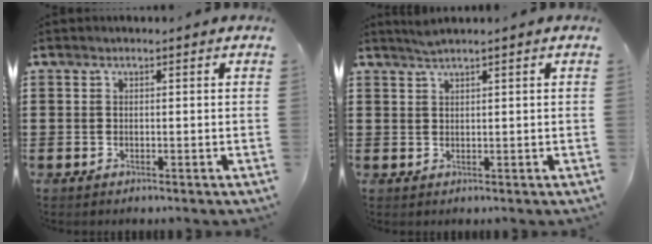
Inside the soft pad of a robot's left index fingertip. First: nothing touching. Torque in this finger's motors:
{"motor_torque": [0.46, -0.34, 0.04, 0.00]}